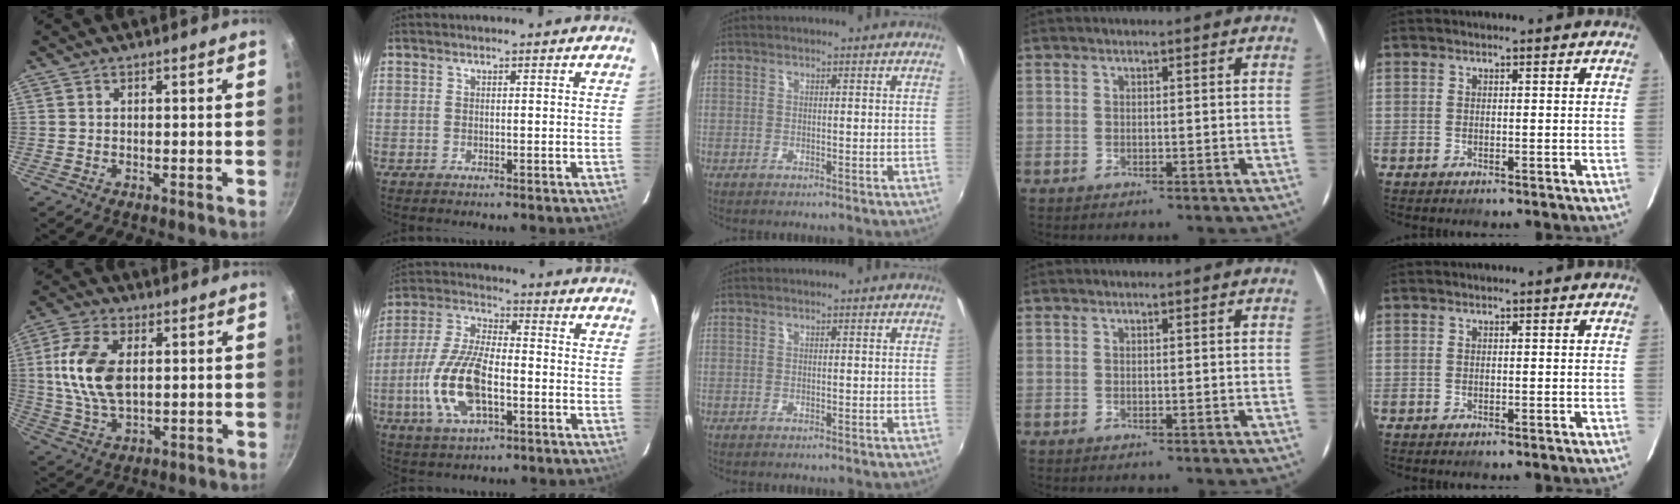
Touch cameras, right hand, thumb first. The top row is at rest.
{"thumb": {"total": 12.8, "force": [1.9, 7.3, 10.3], "torque": [-0.197, 0.001, 0.036]}, "index": {"total": 14.8, "force": [-4.2, 6.2, 12.8], "torque": [-0.279, -0.003, -0.080]}}